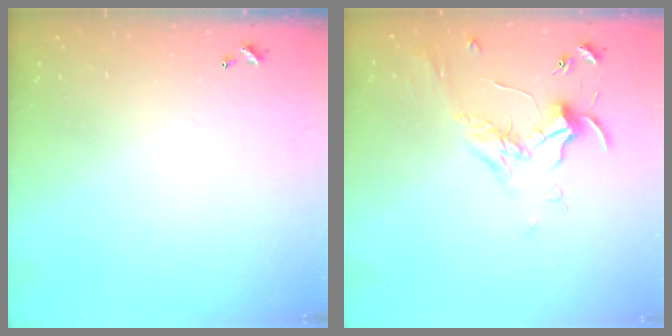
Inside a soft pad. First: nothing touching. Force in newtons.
{"total": 1.7, "press": 1.5, "slide": 0.7}